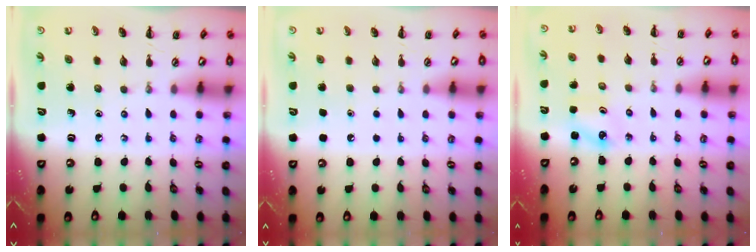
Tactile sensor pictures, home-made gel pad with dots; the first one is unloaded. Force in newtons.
{"total": 1.8, "press": 1.8, "slide": 0.1}
{"total": 2.9, "press": 2.9, "slide": 0.6}